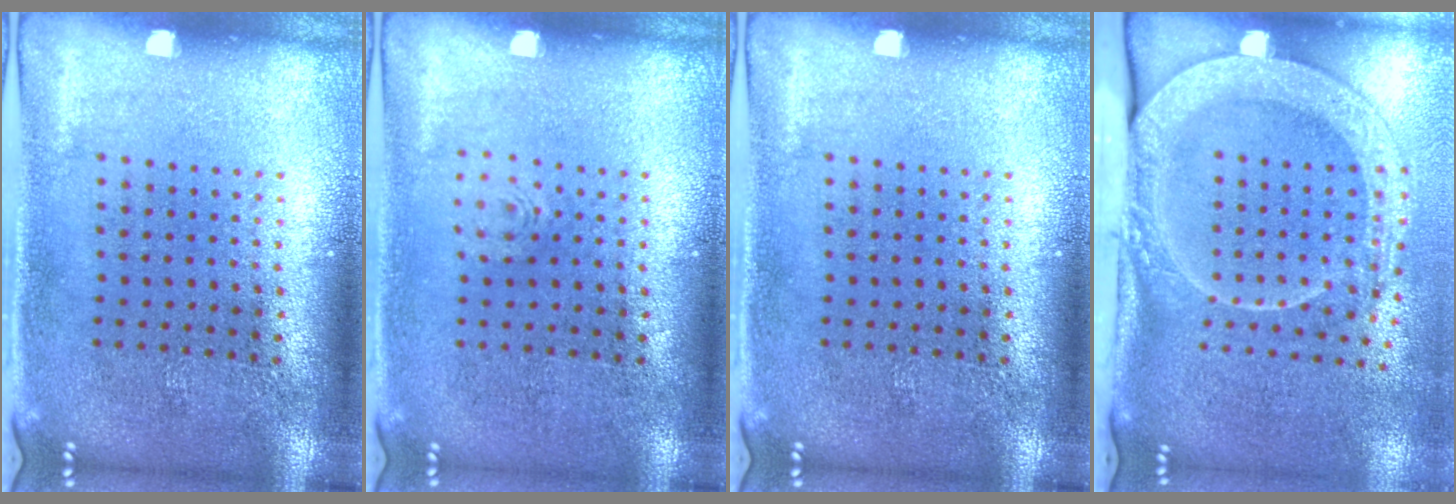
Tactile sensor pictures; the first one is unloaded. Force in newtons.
{"total": 0.6, "press": 0.6, "slide": 0.1}
{"total": 0.0}
{"total": 2.8, "press": 2.1, "slide": 1.9}